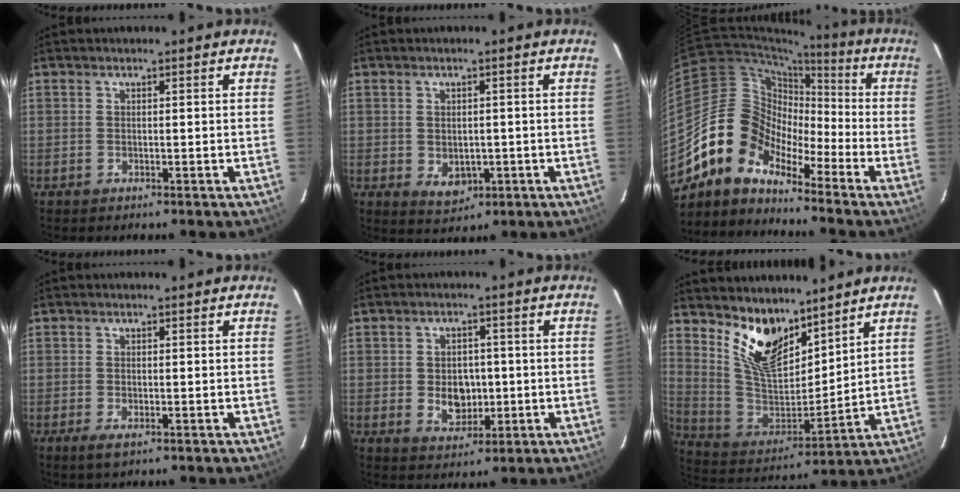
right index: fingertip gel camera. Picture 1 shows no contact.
{"total": 4.7, "force": [-0.8, 3.7, 2.8], "torque": [-0.049, -0.007, -0.002]}
{"total": 11.2, "force": [-8.6, 6.4, 3.2], "torque": [-0.056, 0.037, -0.185]}
{"total": 2.5, "force": [-1.1, 1.1, 2.0], "torque": [-0.039, -0.008, -0.015]}
{"total": 6.5, "force": [-0.7, 4.9, 4.2], "torque": [-0.078, 0.001, -0.001]}
{"total": 13.7, "force": [9.8, 6.2, 7.2], "torque": [-0.146, -0.008, 0.198]}